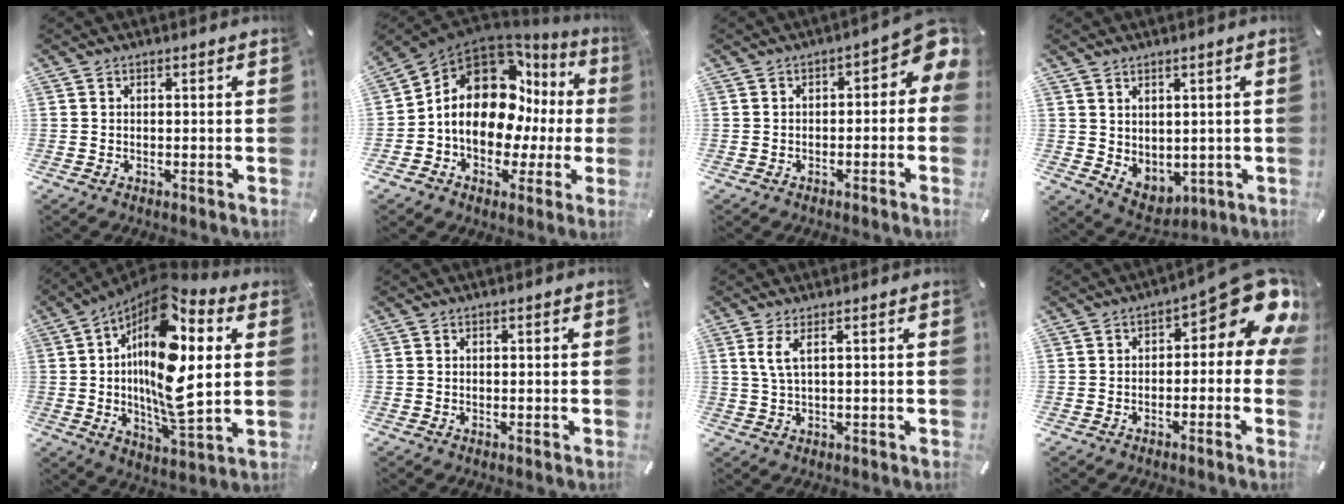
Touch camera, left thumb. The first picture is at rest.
{"total": 17.3, "force": [3.3, 11.8, 12.1], "torque": [-0.216, -0.030, 0.050]}
{"total": 5.9, "force": [0.7, 3.3, 4.8], "torque": [-0.062, -0.012, 0.004]}
{"total": 4.5, "force": [2.7, 3.5, 0.8], "torque": [-0.014, -0.024, 0.057]}
{"total": 20.8, "force": [3.6, 8.7, 18.6], "torque": [-0.354, -0.035, 0.047]}
{"total": 0.0}
{"total": 3.8, "force": [1.4, 0.7, 3.5], "torque": [-0.079, -0.005, 0.022]}
{"total": 13.3, "force": [4.9, 5.8, 10.9], "torque": [-0.132, -0.044, 0.082]}